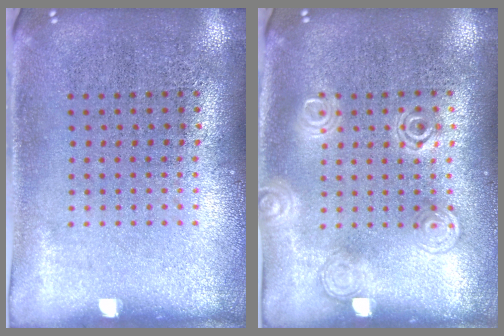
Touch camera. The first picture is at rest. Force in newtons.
{"total": 1.0, "press": 1.0, "slide": 0.1}